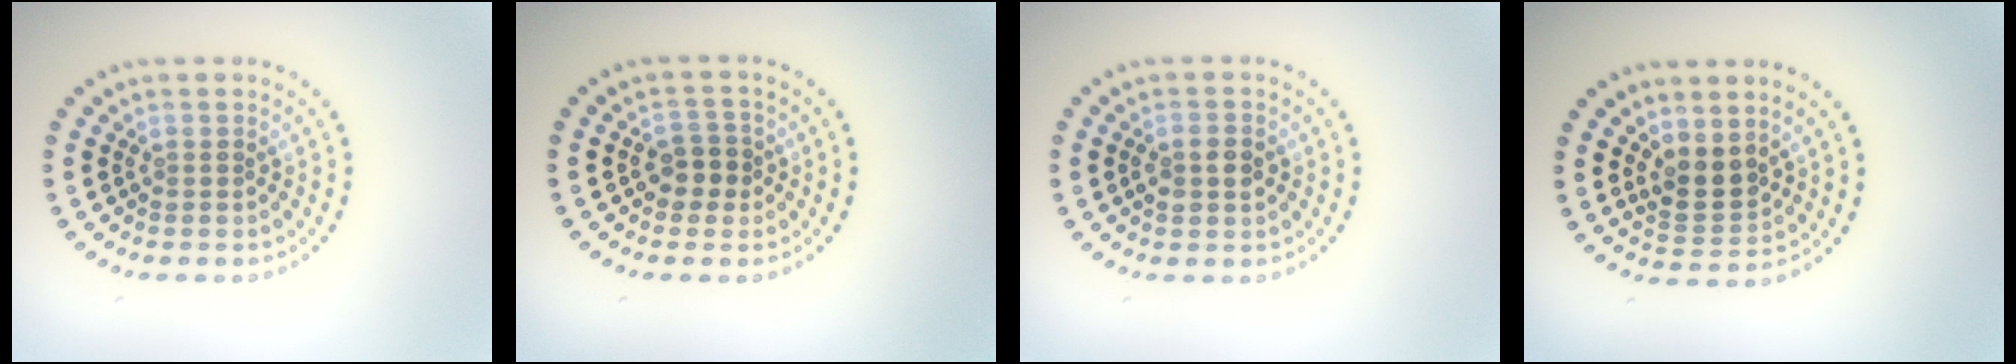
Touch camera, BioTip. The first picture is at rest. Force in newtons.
{"total": 2.1, "press": 1.9, "slide": 0.7}
{"total": 1.9, "press": 1.9, "slide": 0.2}
{"total": 2.6, "press": 2.2, "slide": 1.3}